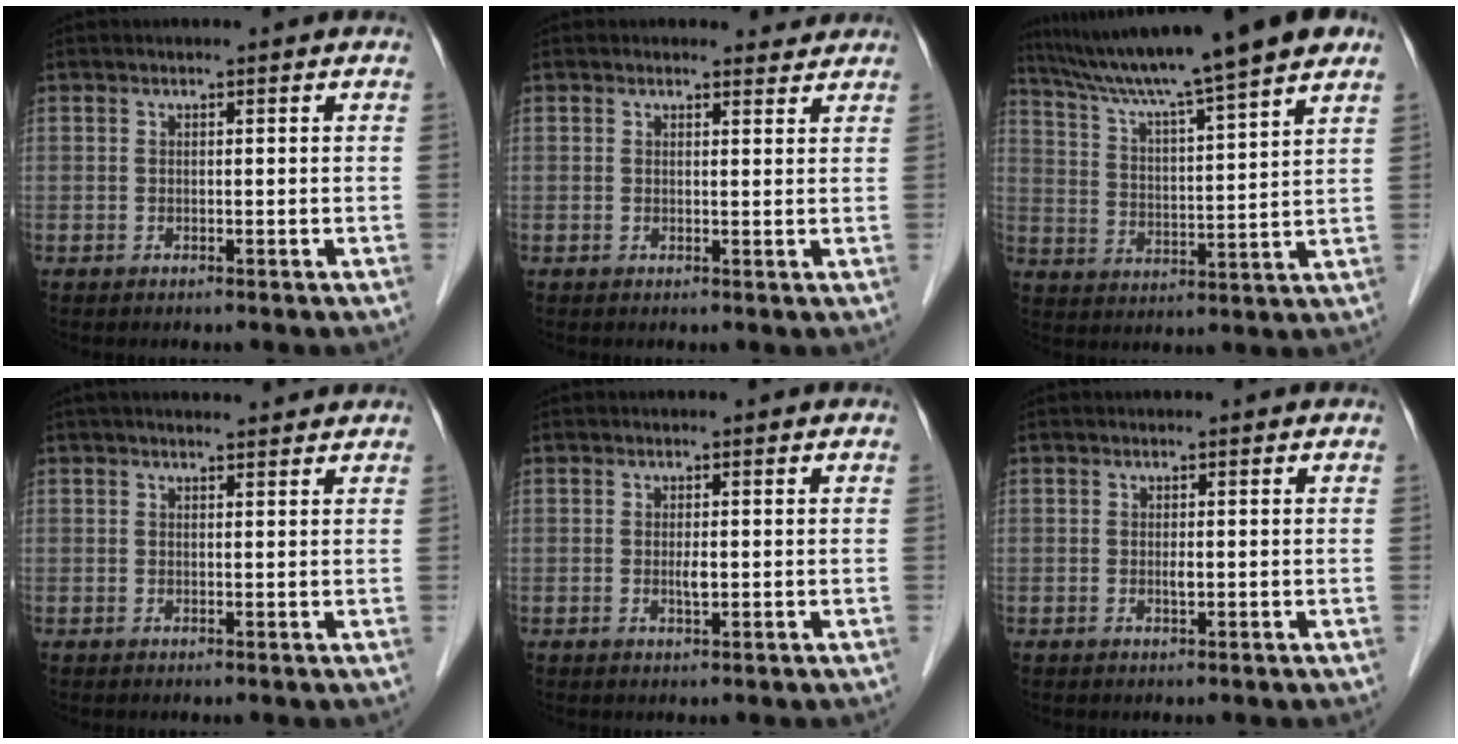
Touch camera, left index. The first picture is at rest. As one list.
[{"total": 1.9, "force": [1.8, 0.6, -0.2], "torque": [-0.001, -0.007, 0.016]}, {"total": 18.7, "force": [15.1, -0.3, 11.1], "torque": [-0.181, 0.020, 0.229]}, {"total": 7.8, "force": [7.1, 1.2, 3.0], "torque": [-0.039, 0.025, 0.089]}, {"total": 1.3, "force": [-0.2, 0.3, 1.3], "torque": [-0.024, -0.005, -0.002]}, {"total": 0.7, "force": [-0.1, 0.2, 0.7], "torque": [-0.014, -0.005, -0.003]}]